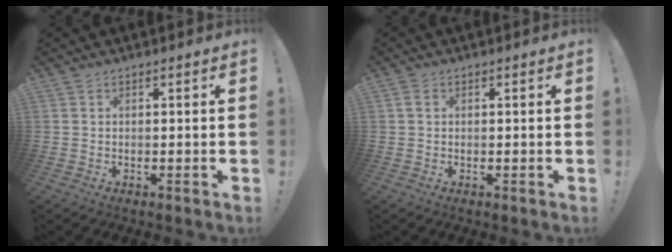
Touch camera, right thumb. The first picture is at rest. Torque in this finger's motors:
{"motor_torque": [0.12, 0.54, 0.29, -0.08, -0.03]}